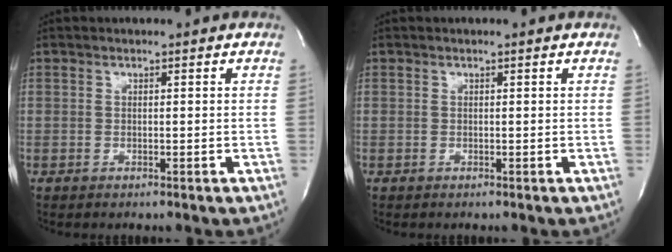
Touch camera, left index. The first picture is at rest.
{"total": 0.0}